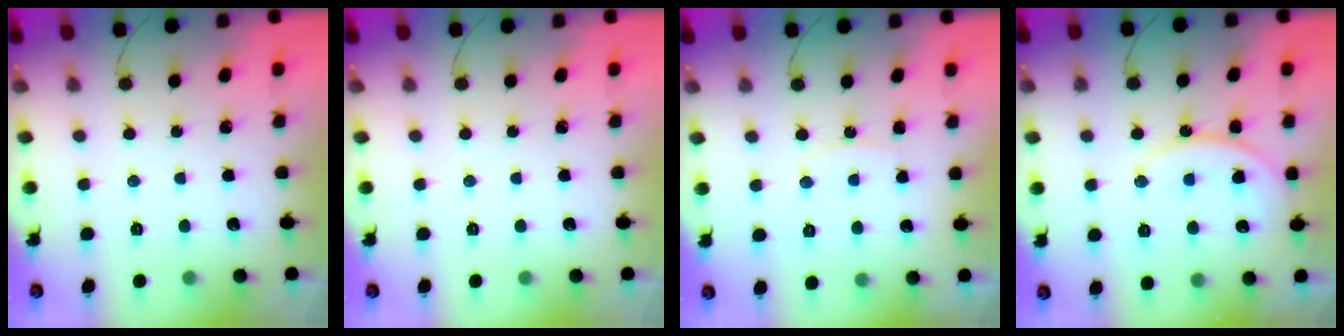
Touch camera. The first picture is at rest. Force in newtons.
{"total": 0.0}
{"total": 6.3, "press": 6.3, "slide": 0.3}
{"total": 13.1, "press": 13.0, "slide": 1.1}